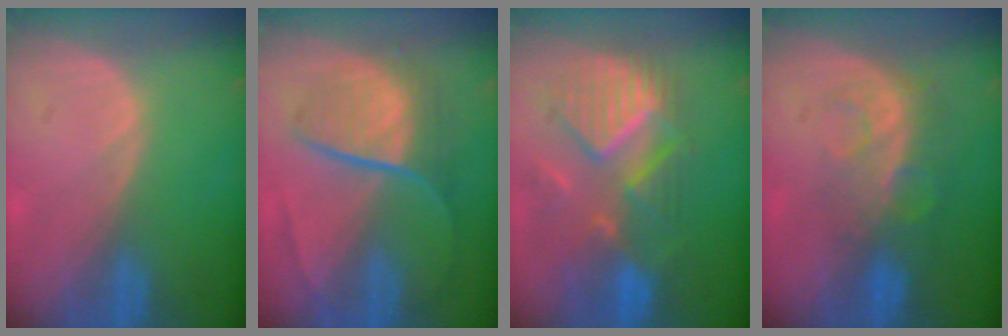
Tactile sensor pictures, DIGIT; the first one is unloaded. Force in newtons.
{"total": 9.3, "press": 7.7, "slide": 5.1}
{"total": 10.6, "press": 9.7, "slide": 4.3}
{"total": 8.2, "press": 6.9, "slide": 4.4}